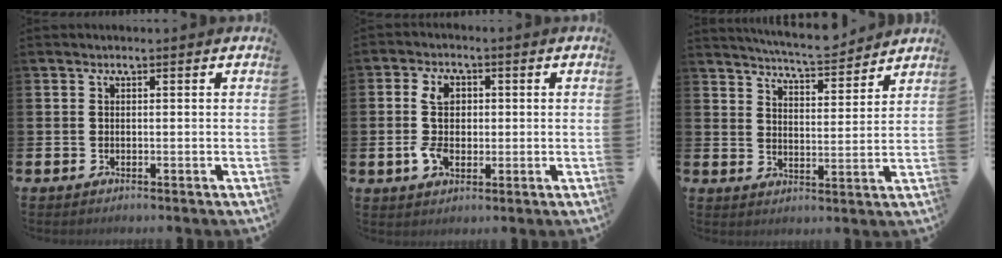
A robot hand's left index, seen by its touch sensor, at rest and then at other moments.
{"total": 6.0, "force": [0.3, 4.0, 4.4], "torque": [-0.092, 0.005, -0.002]}
{"total": 6.2, "force": [6.2, 0.1, 0.9], "torque": [-0.027, -0.043, 0.108]}